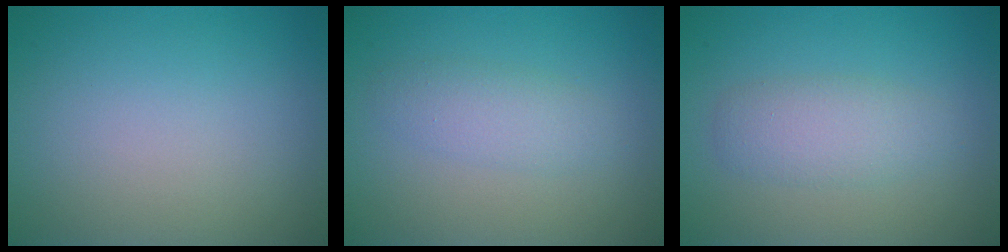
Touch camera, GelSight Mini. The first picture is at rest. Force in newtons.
{"total": 2.2, "press": 2.2, "slide": 0.2}
{"total": 2.8, "press": 2.8, "slide": 0.1}